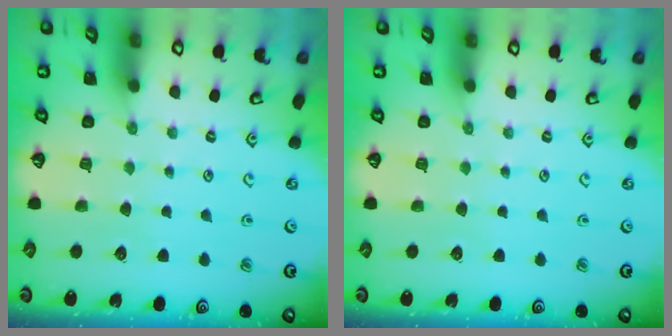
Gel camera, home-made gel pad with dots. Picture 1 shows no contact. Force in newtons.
{"total": 0.0}